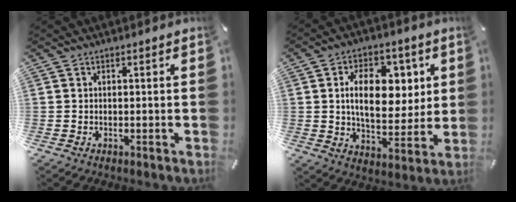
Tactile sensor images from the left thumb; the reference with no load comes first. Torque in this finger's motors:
{"motor_torque": [0.51, 0.61, 0.85, -0.70, 0.46]}